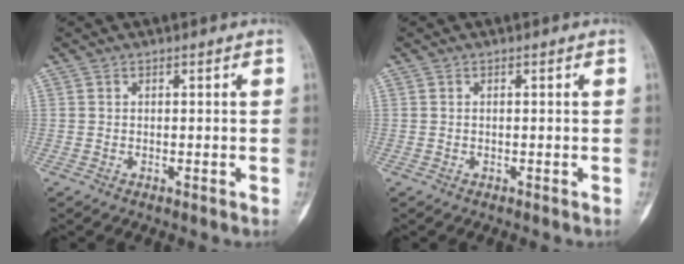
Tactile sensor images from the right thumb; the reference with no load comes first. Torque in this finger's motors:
{"motor_torque": [-0.26, -0.10, 0.09, 0.16, -0.03]}